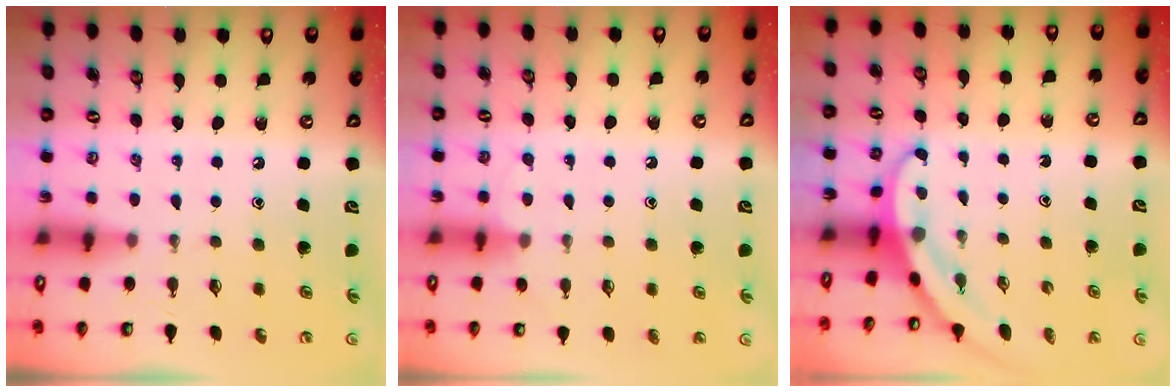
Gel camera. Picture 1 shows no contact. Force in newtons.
{"total": 2.7, "press": 2.7, "slide": 0.3}
{"total": 3.1, "press": 3.1, "slide": 0.1}